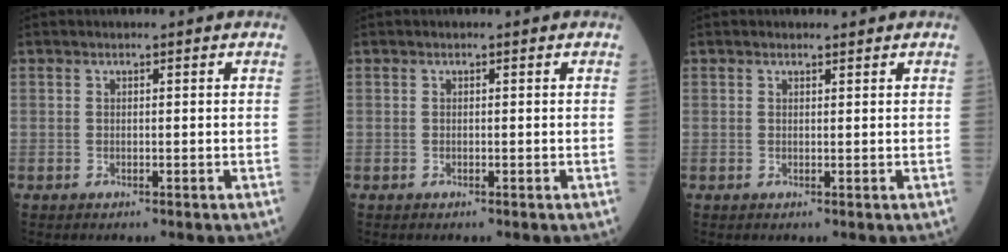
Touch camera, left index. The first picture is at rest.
{"total": 0.0}
{"total": 0.6, "force": [0.6, 0.1, 0.0], "torque": [-0.010, -0.003, 0.008]}